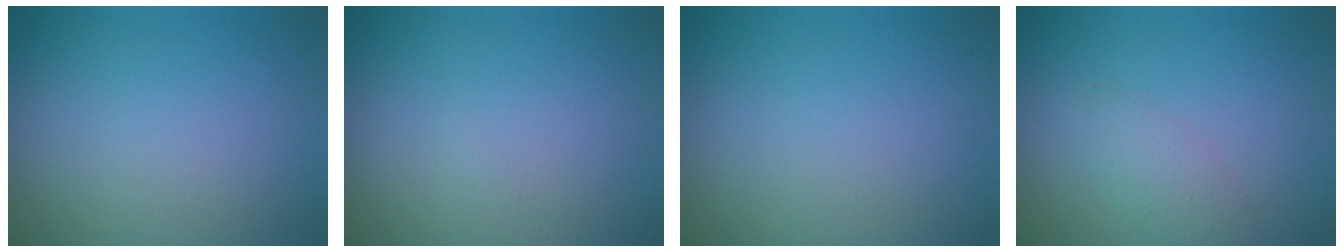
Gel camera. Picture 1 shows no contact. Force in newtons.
{"total": 0.0}
{"total": 0.0}
{"total": 2.0, "press": 2.0, "slide": 0.1}